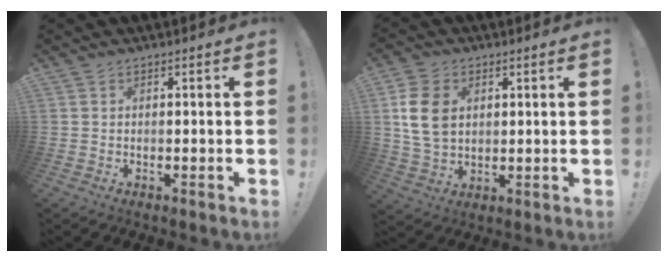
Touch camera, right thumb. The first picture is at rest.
{"total": 12.2, "force": [2.5, 8.9, 7.9], "torque": [-0.148, 0.002, 0.050]}